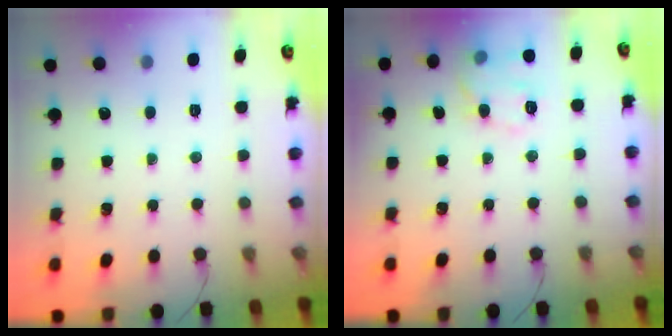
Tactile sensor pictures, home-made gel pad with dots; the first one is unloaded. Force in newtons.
{"total": 8.9, "press": 8.9, "slide": 0.7}